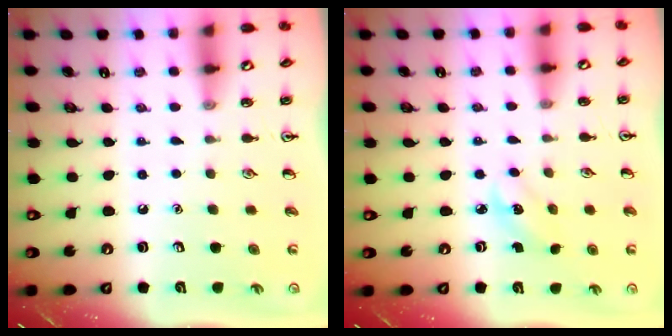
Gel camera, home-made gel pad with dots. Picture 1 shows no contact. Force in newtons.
{"total": 2.9, "press": 2.8, "slide": 0.9}